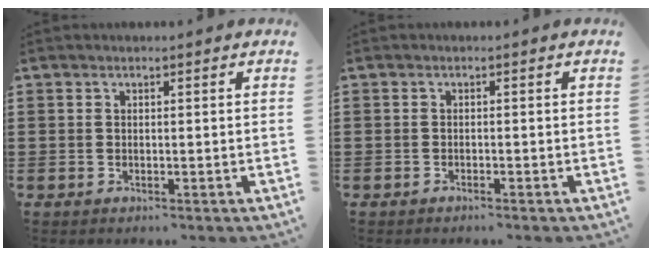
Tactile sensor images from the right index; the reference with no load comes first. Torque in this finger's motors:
{"motor_torque": [1.10, 1.04, -0.24, -0.04]}